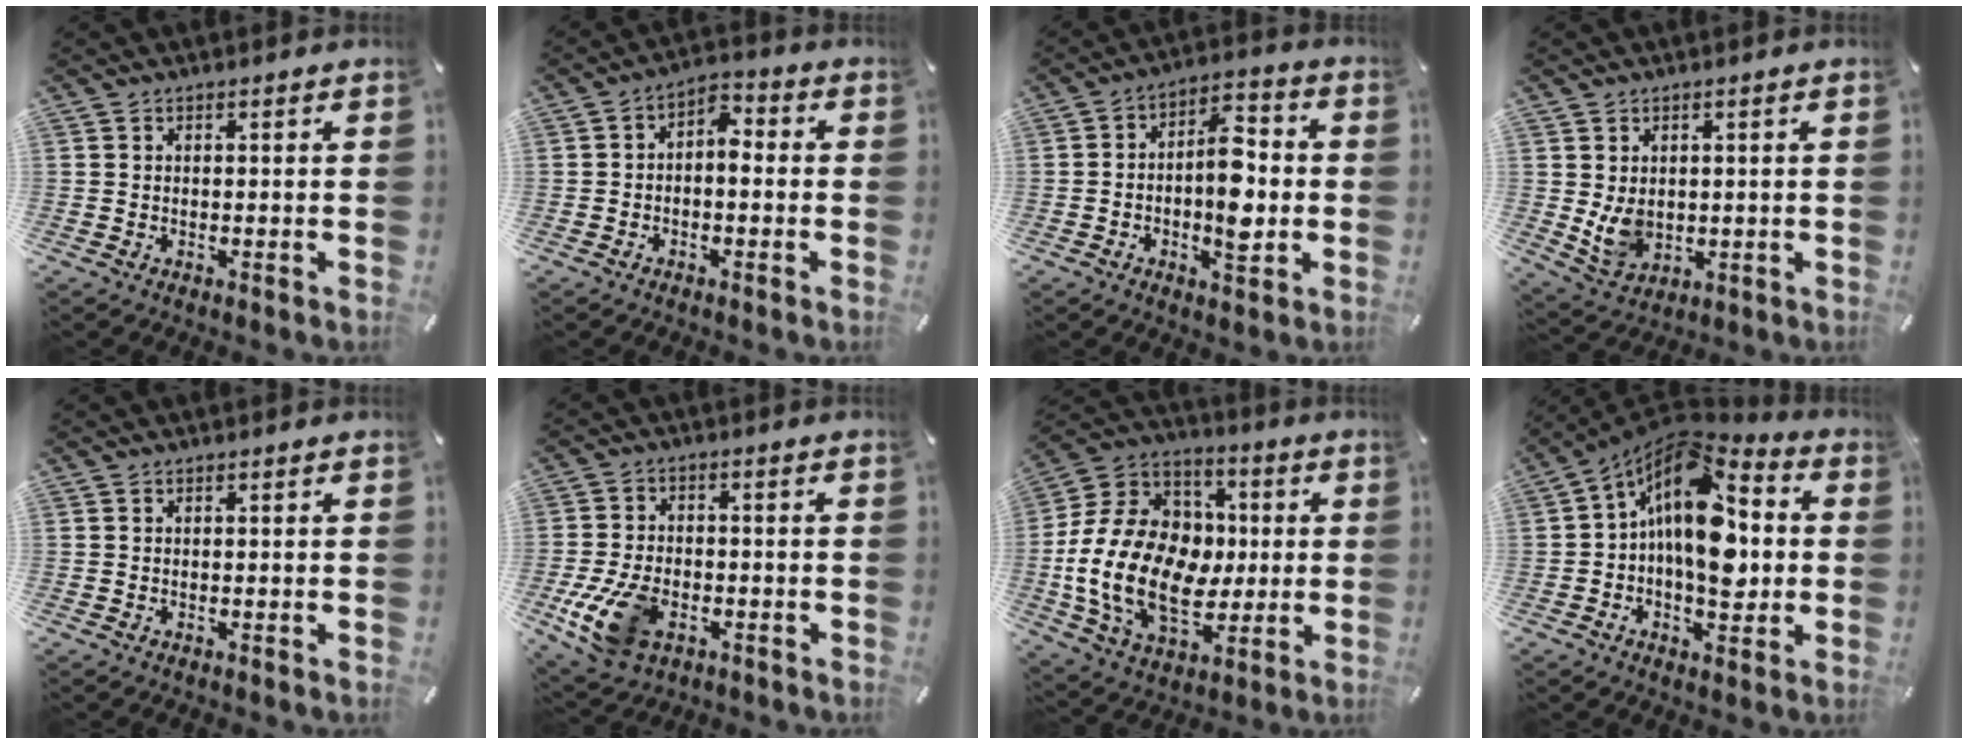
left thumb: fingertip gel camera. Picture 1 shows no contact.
{"total": 4.7, "force": [-1.4, 3.1, 3.2], "torque": [-0.051, 0.012, -0.030]}
{"total": 11.3, "force": [-1.9, 6.4, 9.1], "torque": [-0.137, 0.002, -0.034]}
{"total": 6.7, "force": [0.6, 5.6, 3.7], "torque": [-0.088, -0.007, 0.011]}
{"total": 0.0}
{"total": 12.8, "force": [-4.3, 8.3, 8.7], "torque": [-0.179, 0.007, -0.076]}
{"total": 22.3, "force": [-2.4, 16.8, 14.5], "torque": [-0.299, 0.008, -0.033]}
{"total": 17.9, "force": [2.0, 10.5, 14.4], "torque": [-0.265, -0.034, 0.025]}